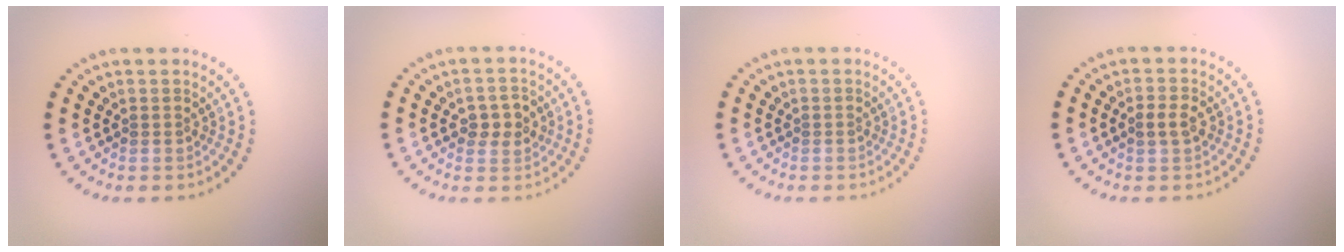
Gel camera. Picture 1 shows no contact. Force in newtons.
{"total": 2.4, "press": 2.4, "slide": 0.3}
{"total": 0.0}
{"total": 1.9, "press": 1.9, "slide": 0.1}